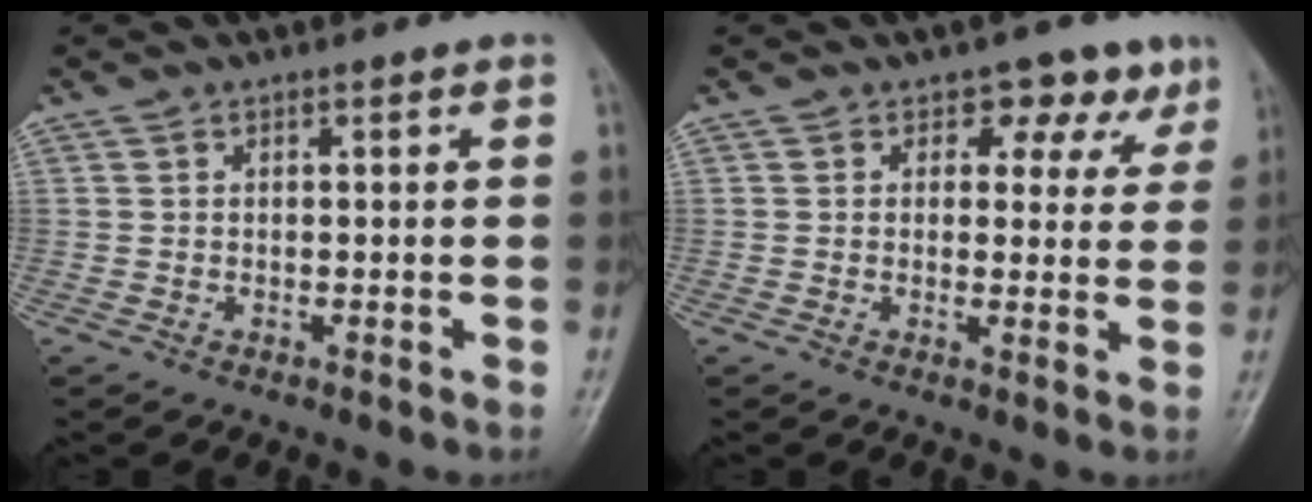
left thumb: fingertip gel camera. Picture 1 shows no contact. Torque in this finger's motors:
{"motor_torque": [0.07, 0.05, 0.05, 0.08, 0.01]}